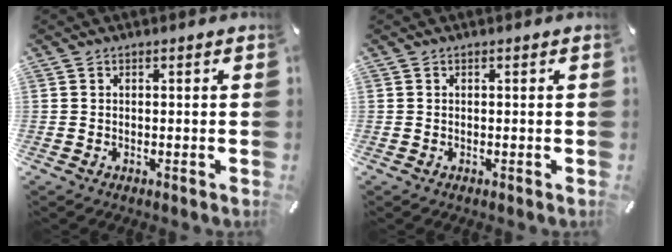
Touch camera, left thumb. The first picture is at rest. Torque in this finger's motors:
{"motor_torque": [-0.11, -0.11, 0.00, 0.02, 0.00]}